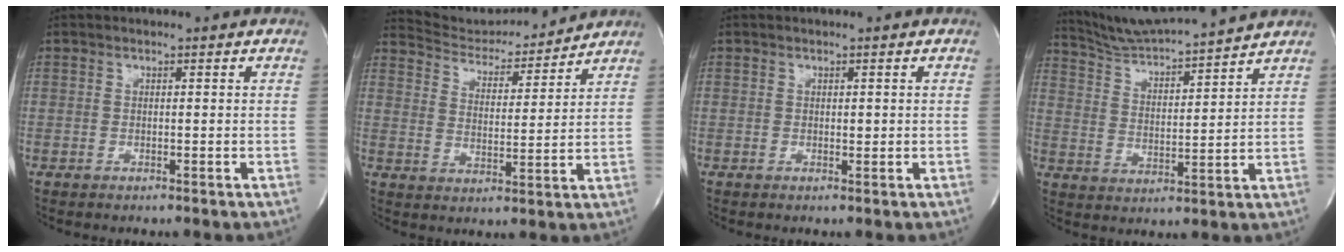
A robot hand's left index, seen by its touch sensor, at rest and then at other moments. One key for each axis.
{"total": 10.7, "fx": 10.5, "fy": 1.4, "fz": 1.6, "tx": -0.023, "ty": -0.006, "tz": 0.165}
{"total": 0.5, "fx": -0.1, "fy": 0.3, "fz": 0.4, "tx": -0.006, "ty": -0.003, "tz": -0.001}
{"total": 12.3, "fx": 11.7, "fy": -0.6, "fz": 3.8, "tx": -0.073, "ty": 0.003, "tz": 0.193}